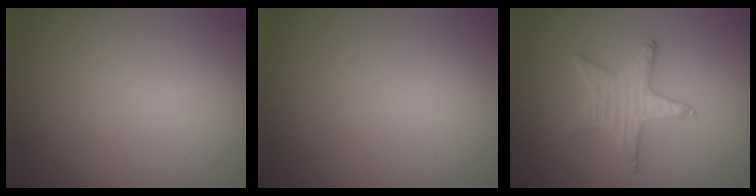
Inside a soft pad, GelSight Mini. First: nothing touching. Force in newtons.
{"total": 0.0}
{"total": 2.8, "press": 2.7, "slide": 0.7}